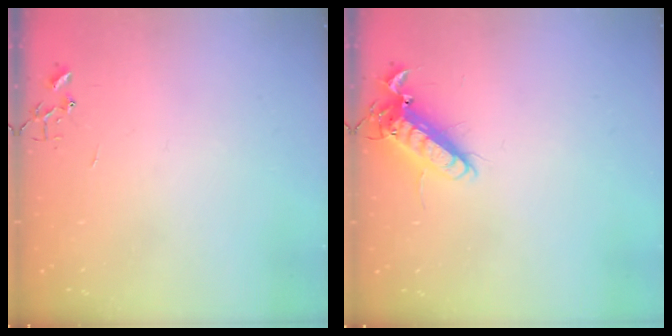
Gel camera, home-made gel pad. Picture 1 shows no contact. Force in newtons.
{"total": 13.3, "press": 13.0, "slide": 2.5}